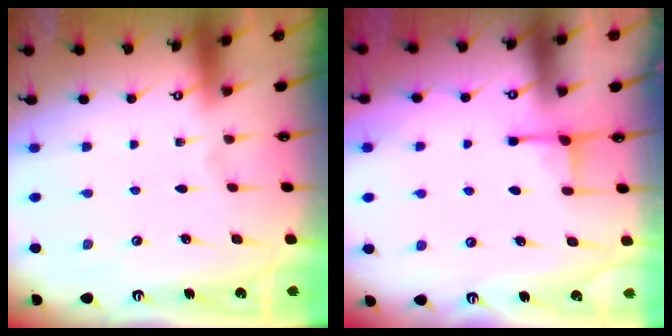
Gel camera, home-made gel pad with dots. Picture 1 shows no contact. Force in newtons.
{"total": 2.5, "press": 2.5, "slide": 0.5}